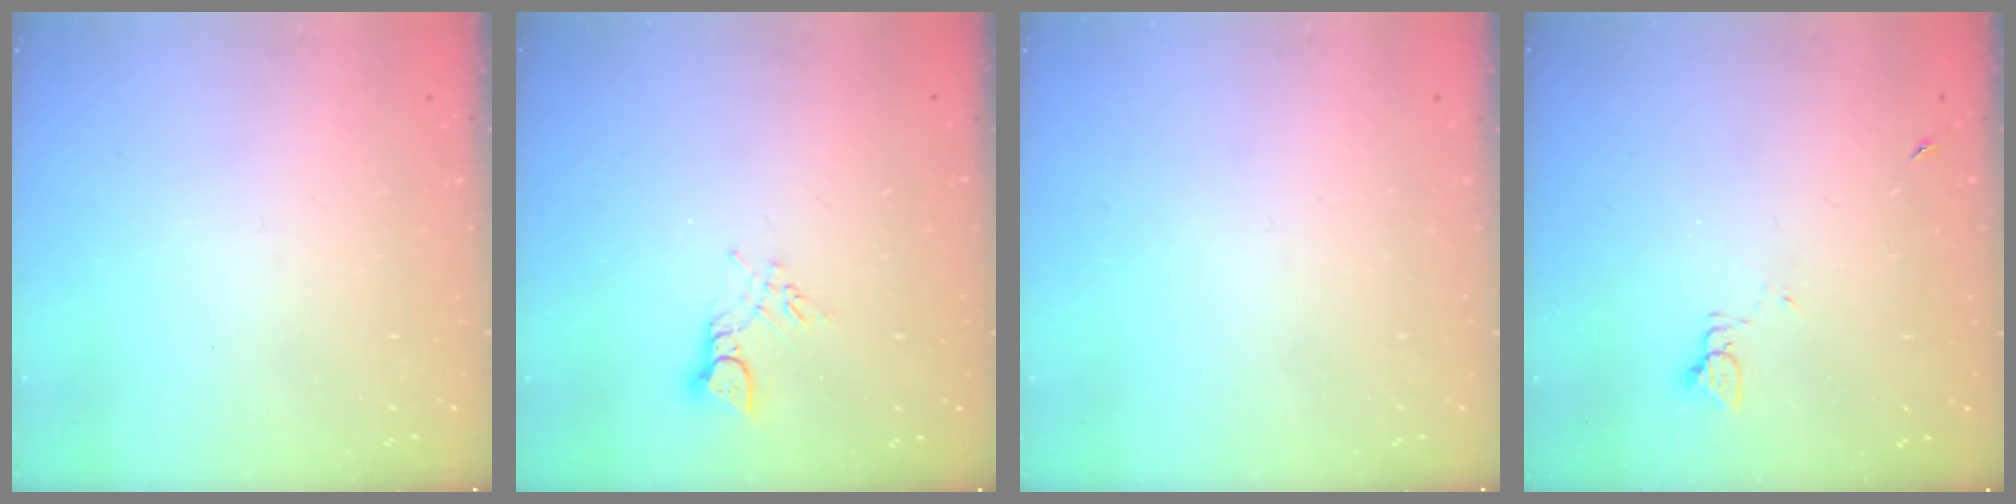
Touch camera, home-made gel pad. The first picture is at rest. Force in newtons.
{"total": 2.6, "press": 2.6, "slide": 0.4}
{"total": 0.0}
{"total": 2.3, "press": 2.3, "slide": 0.3}